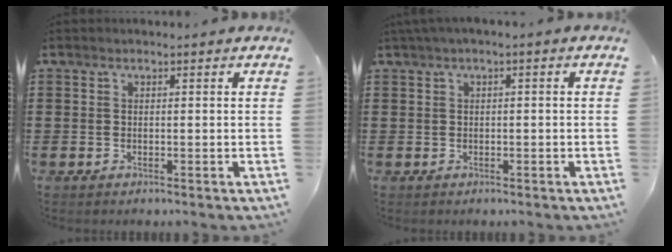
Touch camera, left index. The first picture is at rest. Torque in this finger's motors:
{"motor_torque": [0.99, -1.15, 0.95, 0.21]}